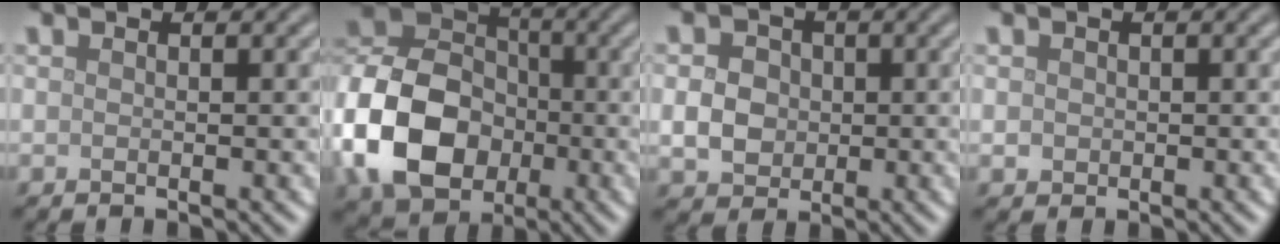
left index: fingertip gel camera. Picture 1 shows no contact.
{"total": 12.1, "force": [-3.3, 9.1, 7.3], "torque": [-0.154, -0.002, -0.078]}
{"total": 3.3, "force": [-0.1, 2.8, 1.7], "torque": [-0.032, -0.001, -0.004]}
{"total": 0.8, "force": [0.1, 0.8, 0.2], "torque": [-0.001, -0.001, 0.000]}